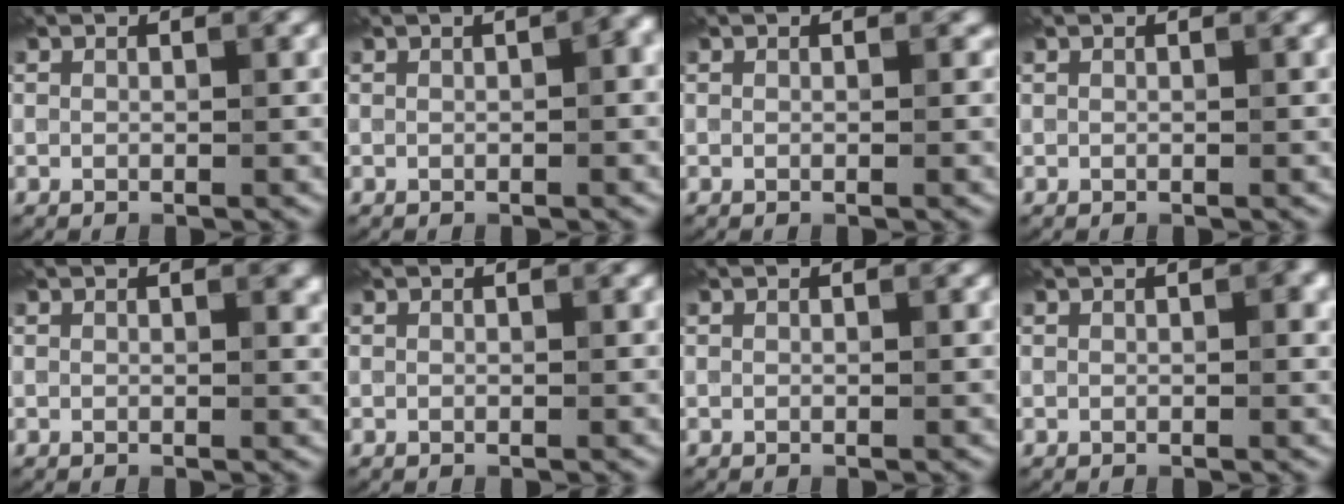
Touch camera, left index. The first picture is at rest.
{"total": 2.4, "force": [0.1, 0.5, 2.4], "torque": [-0.028, 0.007, 0.005]}
{"total": 0.8, "force": [0.1, 0.6, 0.4], "torque": [-0.005, -0.005, 0.001]}
{"total": 0.0}
{"total": 0.9, "force": [0.4, 0.3, 0.8], "torque": [-0.008, -0.003, 0.005]}
{"total": 0.0}
{"total": 0.0}
{"total": 1.3, "force": [0.2, 0.4, 1.3], "torque": [-0.015, -0.001, 0.002]}